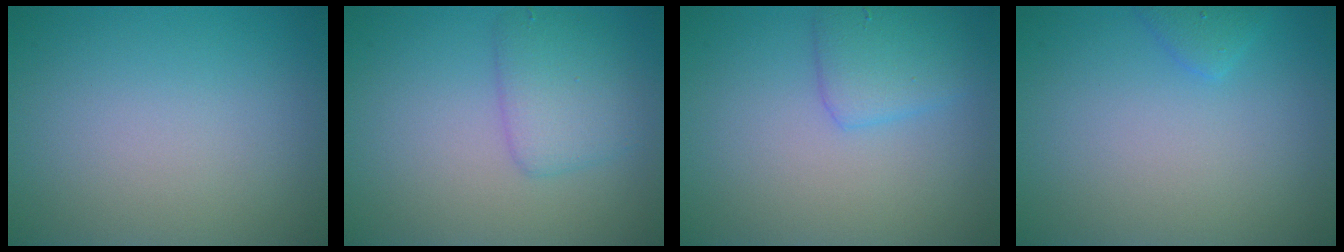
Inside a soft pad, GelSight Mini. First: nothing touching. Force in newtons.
{"total": 3.0, "press": 3.0, "slide": 0.2}
{"total": 2.8, "press": 2.8, "slide": 0.1}
{"total": 1.2, "press": 1.2, "slide": 0.1}